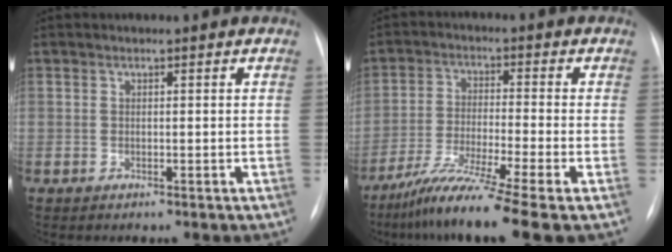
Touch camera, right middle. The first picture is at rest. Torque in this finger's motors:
{"motor_torque": [1.16, -0.98, 0.33, 0.14]}